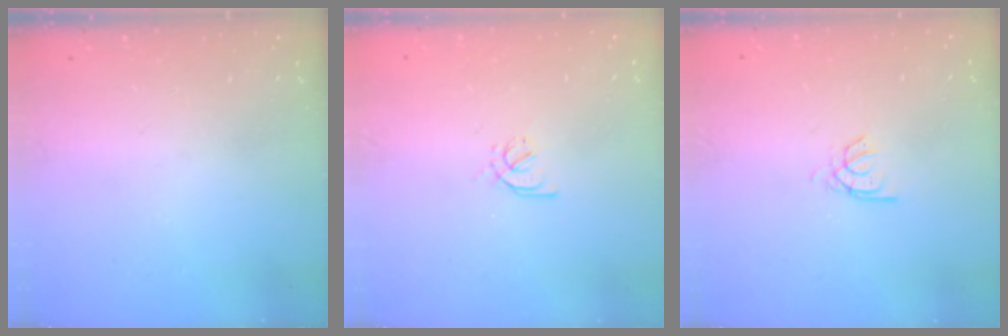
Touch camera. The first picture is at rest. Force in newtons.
{"total": 2.4, "press": 2.3, "slide": 0.6}
{"total": 2.3, "press": 2.3, "slide": 0.2}